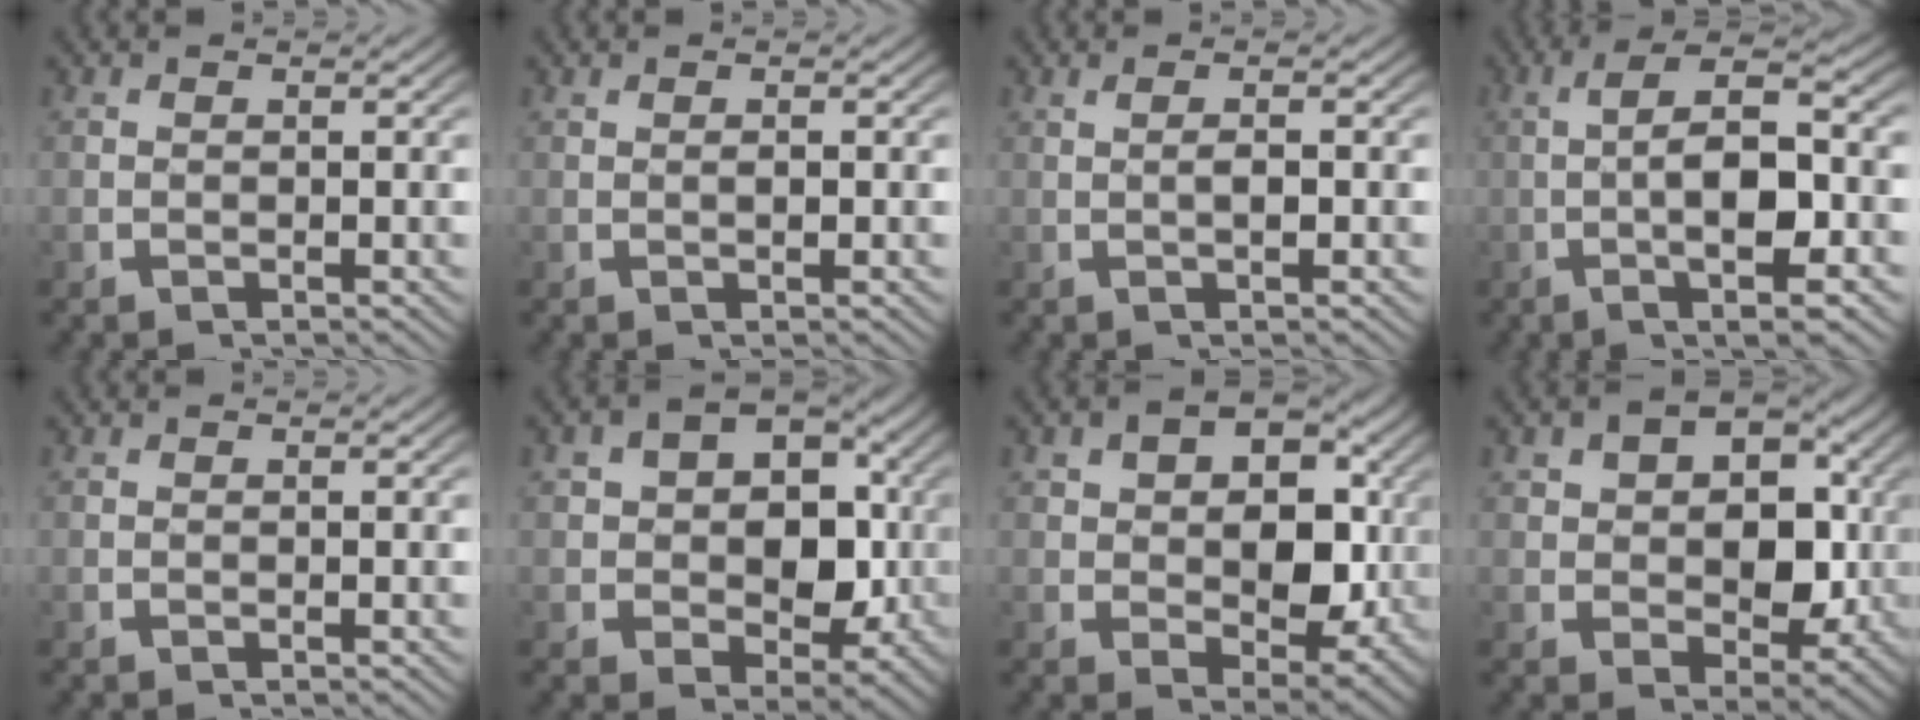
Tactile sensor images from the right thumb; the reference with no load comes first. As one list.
[{"total": 0.9, "force": [0.2, 0.2, 0.8], "torque": [-0.018, -0.003, 0.006]}, {"total": 1.8, "force": [0.2, 0.1, 1.8], "torque": [-0.036, 0.003, 0.006]}, {"total": 9.7, "force": [0.2, 3.7, 9.0], "torque": [-0.149, -0.002, 0.004]}, {"total": 0.0}, {"total": 9.6, "force": [0.6, 7.3, 6.3], "torque": [-0.123, -0.036, 0.022]}, {"total": 9.6, "force": [1.3, 6.7, 6.7], "torque": [-0.119, -0.036, 0.034]}, {"total": 8.6, "force": [1.0, 6.3, 5.8], "torque": [-0.110, -0.035, 0.031]}]